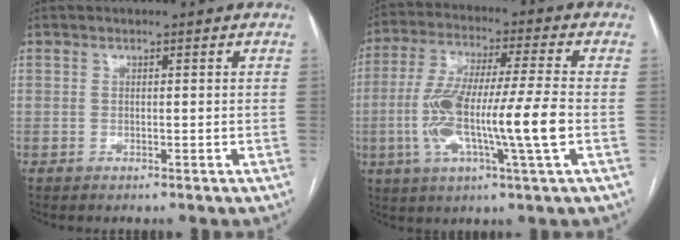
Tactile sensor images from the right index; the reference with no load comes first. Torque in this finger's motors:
{"motor_torque": [2.13, -0.01, 1.03, 0.21]}